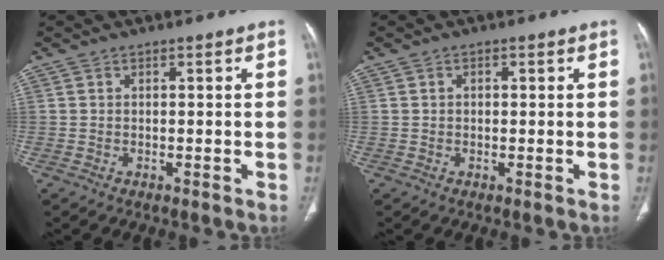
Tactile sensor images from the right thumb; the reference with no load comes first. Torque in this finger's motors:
{"motor_torque": [-0.33, -0.26, -0.23, 0.12, 0.02]}